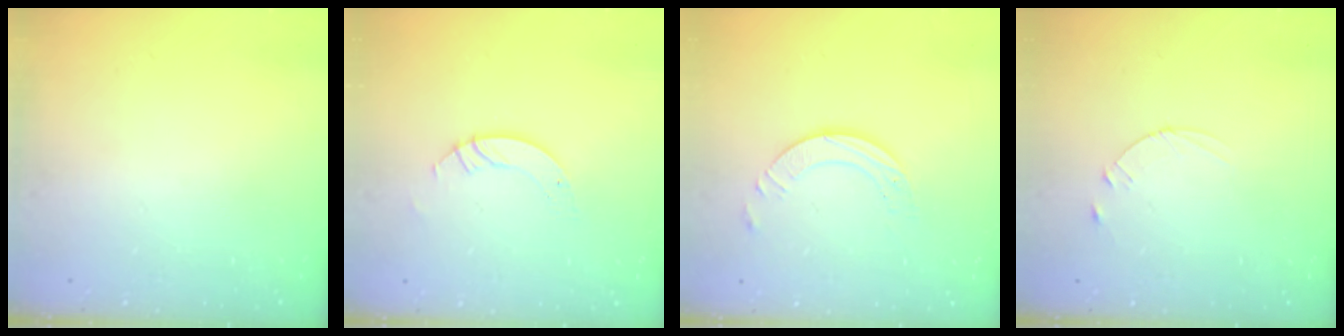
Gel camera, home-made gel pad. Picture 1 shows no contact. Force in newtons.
{"total": 4.4, "press": 4.4, "slide": 0.1}
{"total": 6.9, "press": 6.9, "slide": 0.7}
{"total": 3.6, "press": 3.6, "slide": 0.5}